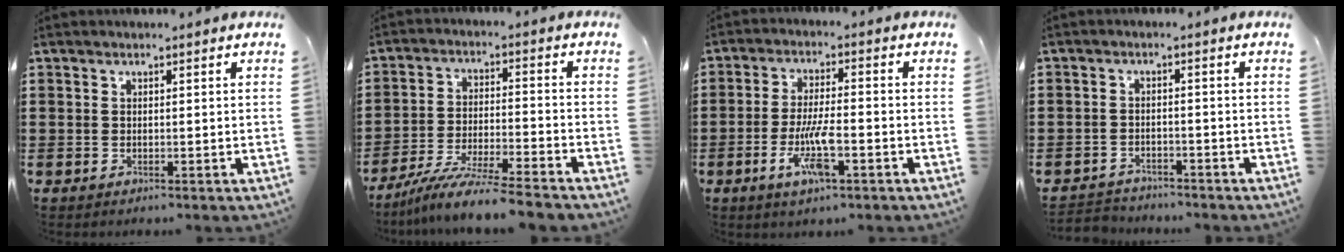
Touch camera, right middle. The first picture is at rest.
{"total": 7.9, "force": [-7.2, -0.4, 3.2], "torque": [-0.059, -0.006, -0.139]}
{"total": 7.8, "force": [-3.0, 2.1, 6.8], "torque": [-0.143, -0.008, -0.057]}
{"total": 2.7, "force": [-2.6, 0.7, -0.3], "torque": [-0.002, 0.000, -0.059]}